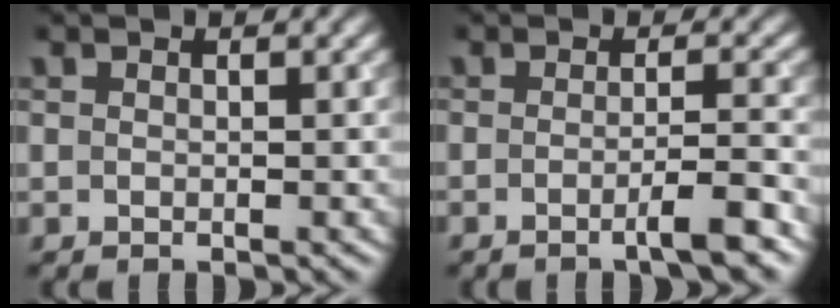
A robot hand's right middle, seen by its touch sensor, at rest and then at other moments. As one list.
[{"total": 3.6, "force": [-1.6, 0.5, 3.1], "torque": [-0.041, 0.001, -0.036]}]